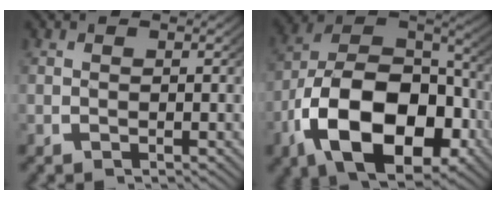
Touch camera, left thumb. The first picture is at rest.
{"total": 17.9, "force": [-3.9, 11.4, 13.2], "torque": [-0.287, -0.063, -0.037]}